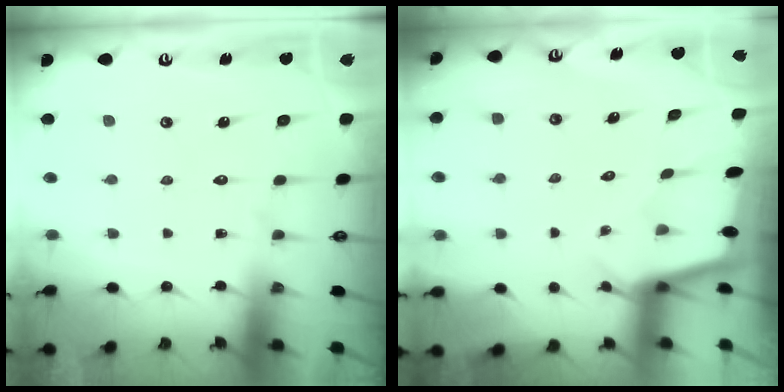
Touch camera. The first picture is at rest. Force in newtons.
{"total": 1.5, "press": 1.5, "slide": 0.2}